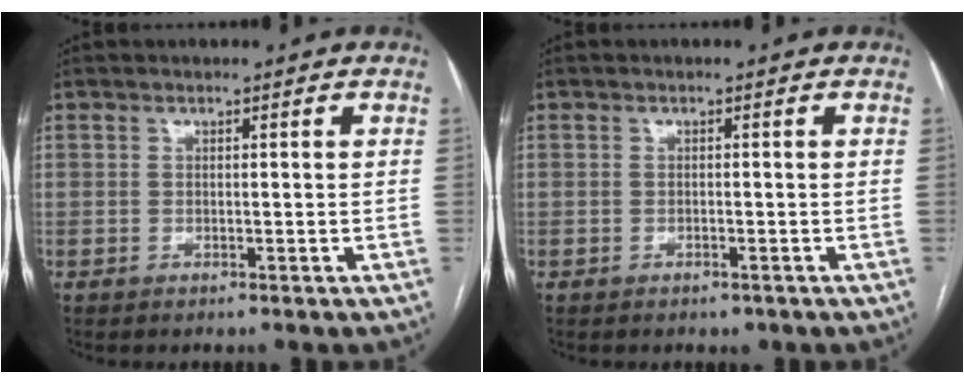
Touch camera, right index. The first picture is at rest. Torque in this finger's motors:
{"motor_torque": [0.06, 0.03, 0.04, -0.03]}